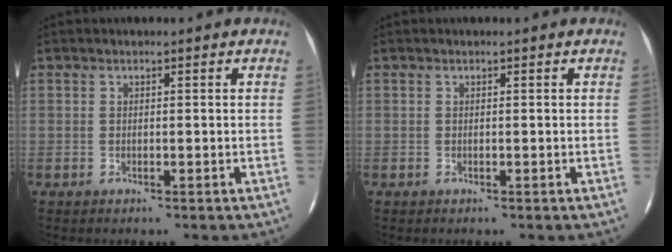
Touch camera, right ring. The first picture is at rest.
{"total": 0.0}